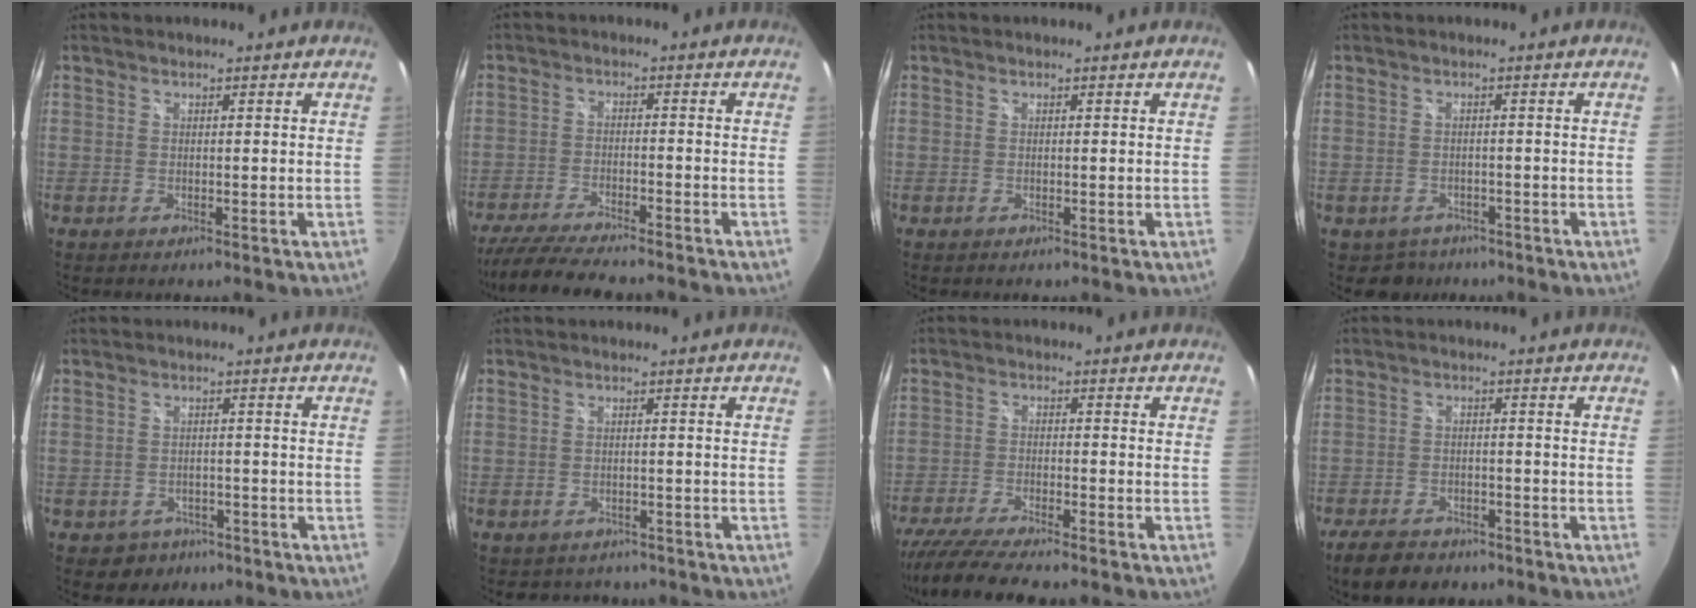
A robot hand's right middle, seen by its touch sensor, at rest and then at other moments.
{"total": 14.0, "force": [-12.2, 1.7, 6.5], "torque": [-0.141, -0.024, -0.197]}
{"total": 0.0}
{"total": 4.0, "force": [-2.7, 2.9, 0.3], "torque": [-0.017, 0.000, -0.036]}
{"total": 4.9, "force": [-2.8, 3.9, 0.8], "torque": [-0.027, 0.008, -0.030]}
{"total": 4.1, "force": [-3.3, 2.5, 0.6], "torque": [-0.013, -0.003, -0.042]}
{"total": 11.8, "force": [-10.2, 1.3, 5.8], "torque": [-0.136, -0.028, -0.175]}
{"total": 8.1, "force": [-6.2, 4.1, 3.4], "torque": [-0.091, 0.000, -0.099]}